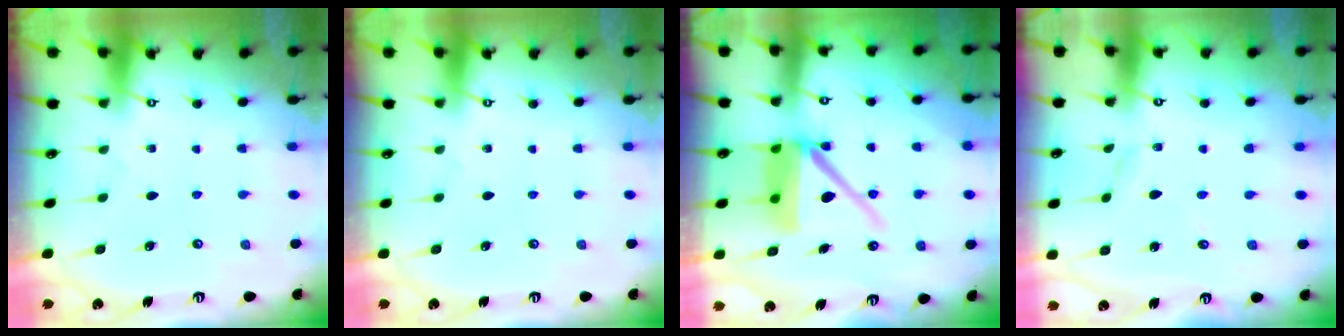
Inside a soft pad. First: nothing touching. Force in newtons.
{"total": 0.0}
{"total": 12.3, "press": 12.2, "slide": 1.7}
{"total": 2.9, "press": 2.9, "slide": 0.1}